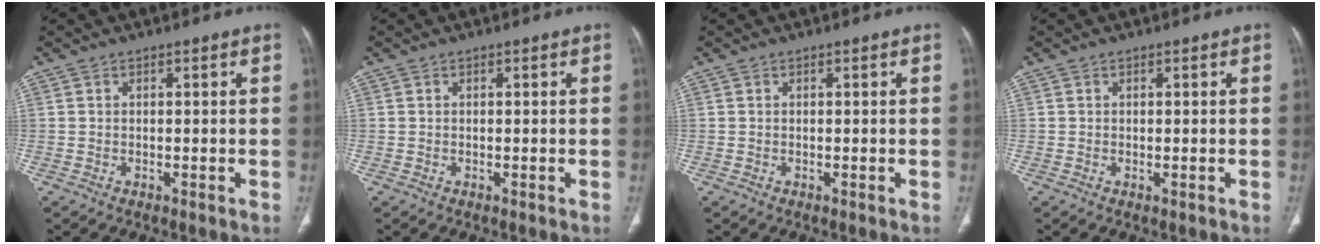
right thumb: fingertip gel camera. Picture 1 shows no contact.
{"total": 0.0}
{"total": 0.0}
{"total": 0.0}